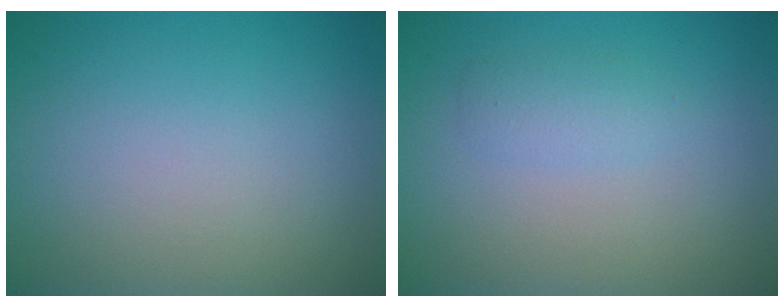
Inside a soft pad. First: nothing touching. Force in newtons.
{"total": 1.5, "press": 1.4, "slide": 0.1}